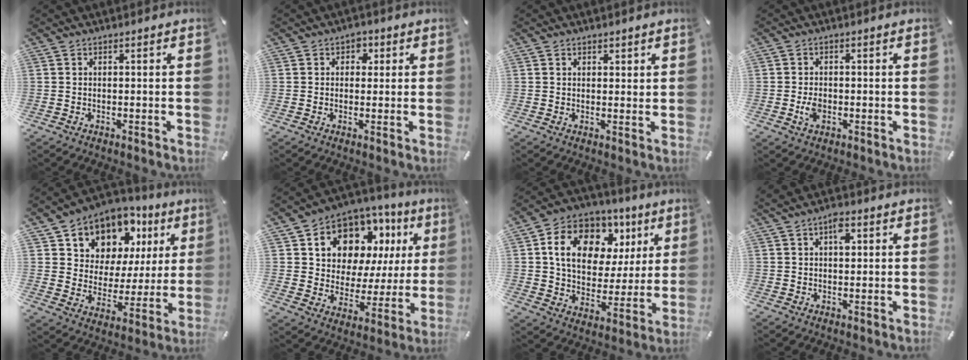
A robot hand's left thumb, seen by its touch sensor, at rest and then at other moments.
{"total": 2.5, "force": [0.3, 2.2, 1.0], "torque": [0.001, -0.002, -0.003]}
{"total": 1.4, "force": [1.0, 1.0, 0.2], "torque": [0.005, 0.000, 0.016]}
{"total": 3.1, "force": [-0.7, 2.1, 2.1], "torque": [-0.051, -0.002, -0.015]}
{"total": 10.5, "force": [7.4, 7.3, 1.6], "torque": [-0.038, -0.071, 0.135]}
{"total": 11.3, "force": [7.2, 8.1, 3.5], "torque": [-0.072, -0.061, 0.135]}
{"total": 15.5, "force": [6.5, 11.5, 8.0], "torque": [-0.133, -0.020, 0.120]}
{"total": 3.7, "force": [1.3, 2.1, 2.7], "torque": [-0.042, 0.002, 0.018]}